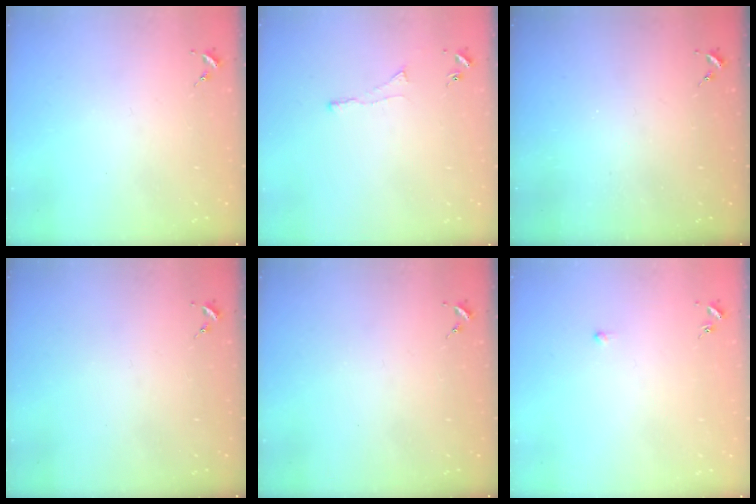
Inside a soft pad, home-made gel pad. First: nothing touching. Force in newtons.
{"total": 2.9, "press": 2.8, "slide": 0.7}
{"total": 0.0}
{"total": 0.0}
{"total": 0.0}
{"total": 2.9, "press": 2.8, "slide": 0.6}